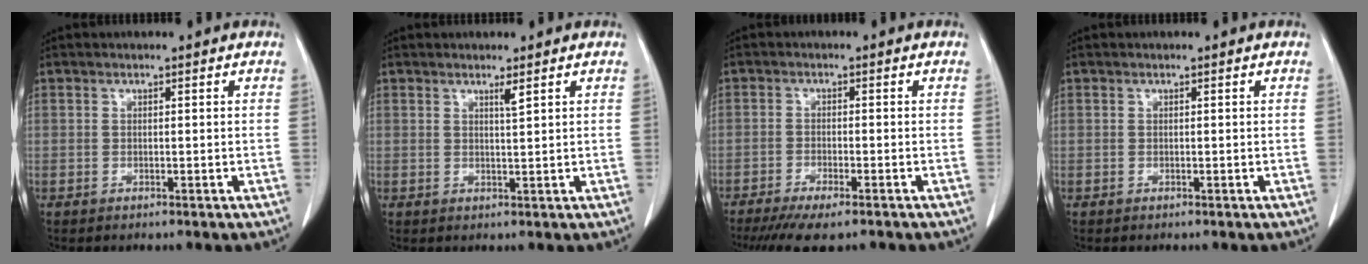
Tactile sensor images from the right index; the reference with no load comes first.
{"total": 1.3, "force": [0.9, -0.2, 1.0], "torque": [-0.020, -0.007, 0.016]}
{"total": 8.6, "force": [-6.8, 1.3, 5.1], "torque": [-0.073, -0.016, -0.104]}
{"total": 0.0}